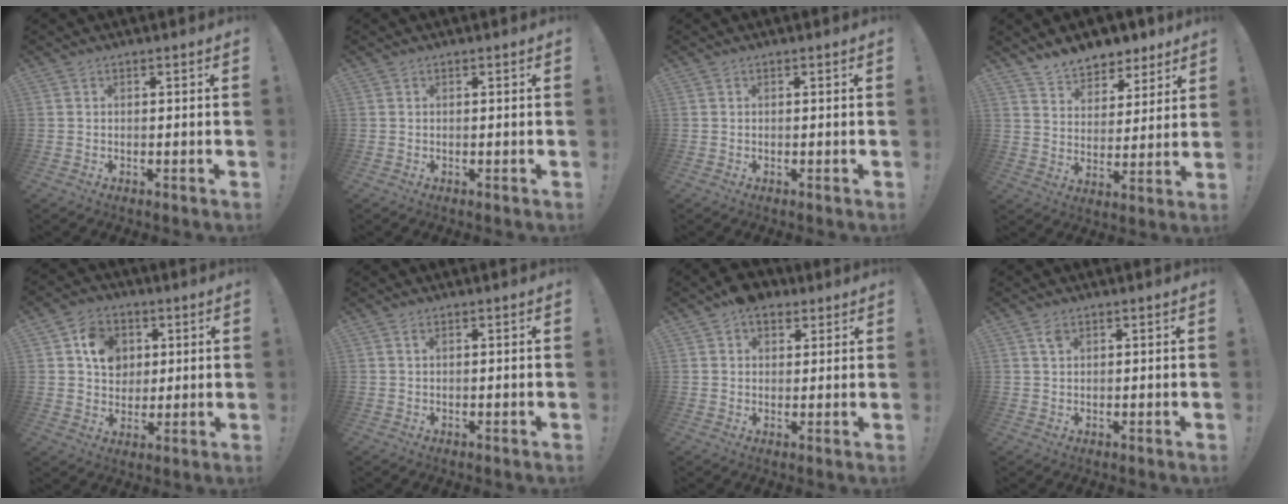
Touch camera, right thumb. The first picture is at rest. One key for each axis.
{"total": 0.0}
{"total": 0.0}
{"total": 9.4, "fx": 8.1, "fy": 4.4, "fz": 1.6, "tx": -0.027, "ty": -0.067, "tz": 0.156}
{"total": 11.0, "fx": 3.6, "fy": 9.3, "fz": 4.6, "tx": -0.064, "ty": -0.006, "tz": 0.073}
{"total": 0.9, "fx": 0.4, "fy": 0.3, "fz": 0.7, "tx": -0.014, "ty": 0.001, "tz": 0.007}
{"total": 6.6, "fx": 4.0, "fy": 4.4, "fz": 2.8, "tx": -0.038, "ty": -0.012, "tz": 0.074}
{"total": 2.0, "fx": 1.2, "fy": 1.1, "fz": 1.2, "tx": -0.018, "ty": -0.003, "tz": 0.021}